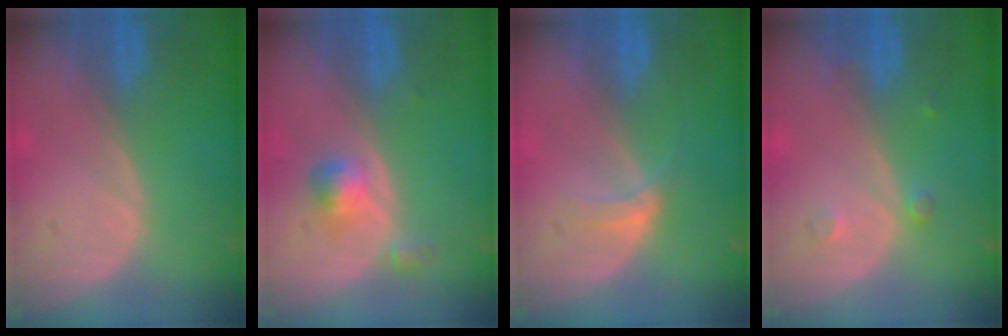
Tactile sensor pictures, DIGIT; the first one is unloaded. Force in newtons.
{"total": 3.3, "press": 3.1, "slide": 1.2}
{"total": 2.6, "press": 2.2, "slide": 1.4}
{"total": 1.5, "press": 1.5, "slide": 0.1}